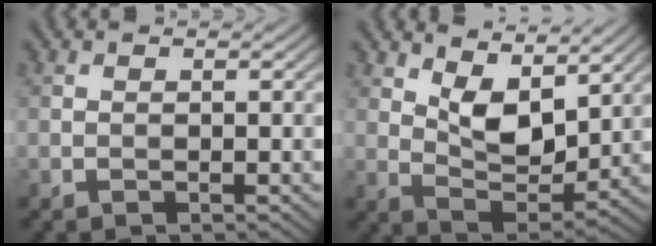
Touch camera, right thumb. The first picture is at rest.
{"total": 7.5, "force": [4.1, 3.6, 5.1], "torque": [-0.104, -0.009, 0.073]}